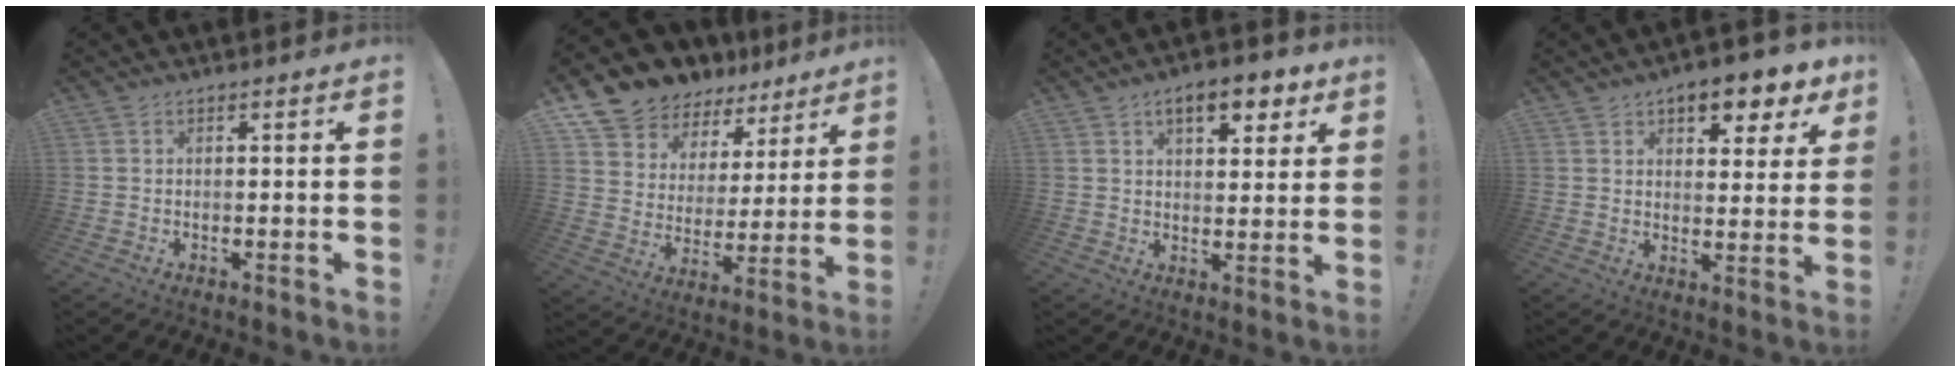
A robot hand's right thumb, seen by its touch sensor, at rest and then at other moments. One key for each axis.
{"total": 10.7, "fx": 9.1, "fy": 5.4, "fz": 1.1, "tx": -0.044, "ty": -0.081, "tz": 0.174}
{"total": 8.9, "fx": 4.9, "fy": 3.9, "fz": 6.3, "tx": -0.079, "ty": -0.016, "tz": 0.081}
{"total": 8.6, "fx": 5.4, "fy": 4.1, "fz": 5.3, "tx": -0.058, "ty": -0.033, "tz": 0.092}